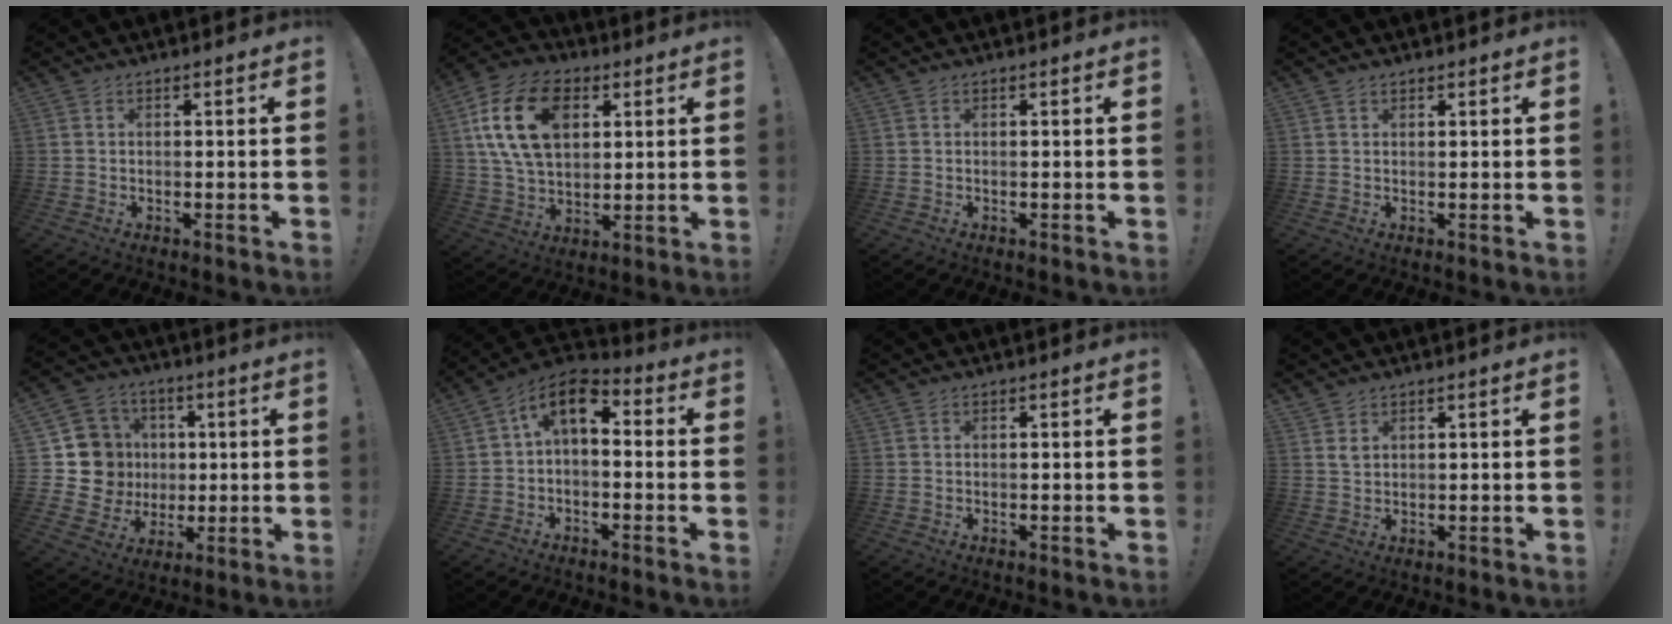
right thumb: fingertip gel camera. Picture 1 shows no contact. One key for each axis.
{"total": 19.2, "fx": 6.6, "fy": 12.7, "fz": 12.8, "tx": -0.231, "ty": -0.017, "tz": 0.117}
{"total": 0.0}
{"total": 0.9, "fx": 0.8, "fy": 0.4, "fz": 0.3, "tx": 0.001, "ty": -0.004, "tz": 0.014}
{"total": 15.5, "fx": 1.0, "fy": 14.2, "fz": 6.1, "tx": -0.092, "ty": 0.003, "tz": 0.046}
{"total": 7.7, "fx": 1.6, "fy": 4.3, "fz": 6.2, "tx": -0.100, "ty": 0.000, "tz": 0.033}
{"total": 0.0}
{"total": 2.1, "fx": 1.6, "fy": 0.9, "fz": 1.0, "tx": -0.006, "ty": -0.014, "tz": 0.028}